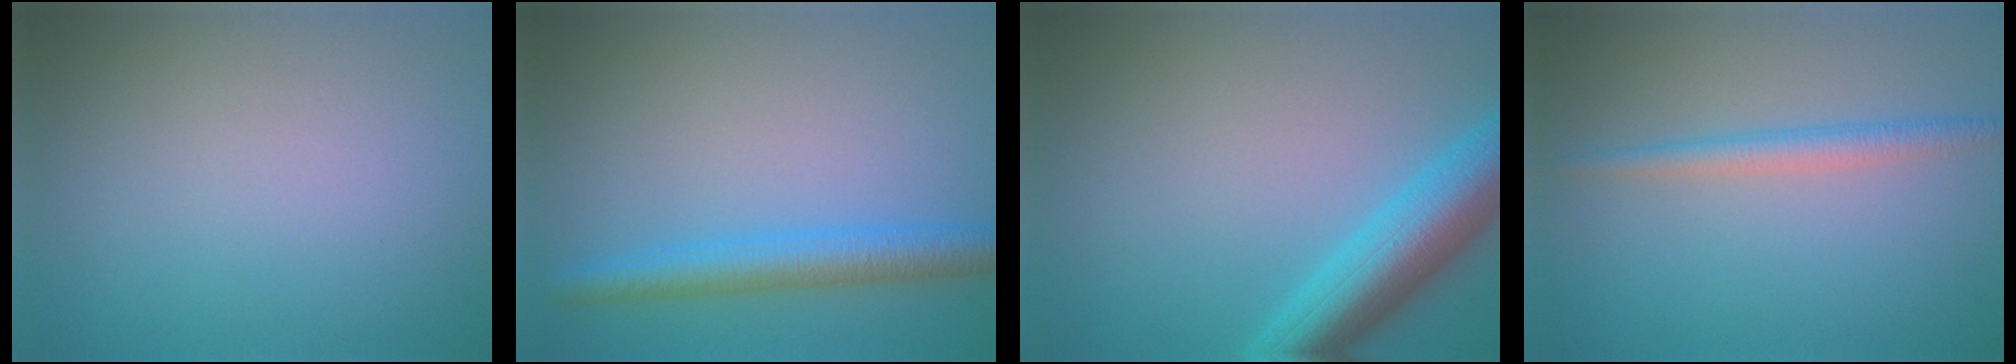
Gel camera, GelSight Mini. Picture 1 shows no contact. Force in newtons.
{"total": 3.9, "press": 3.9, "slide": 0.2}
{"total": 6.6, "press": 6.6, "slide": 0.2}
{"total": 2.1, "press": 2.1, "slide": 0.1}